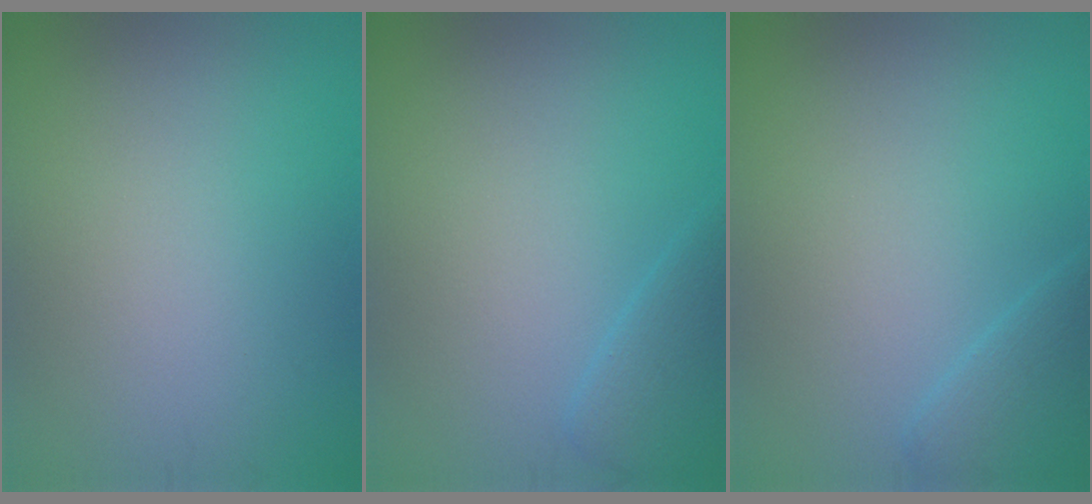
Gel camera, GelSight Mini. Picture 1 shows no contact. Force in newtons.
{"total": 2.2, "press": 2.2, "slide": 0.1}
{"total": 2.2, "press": 2.2, "slide": 0.1}